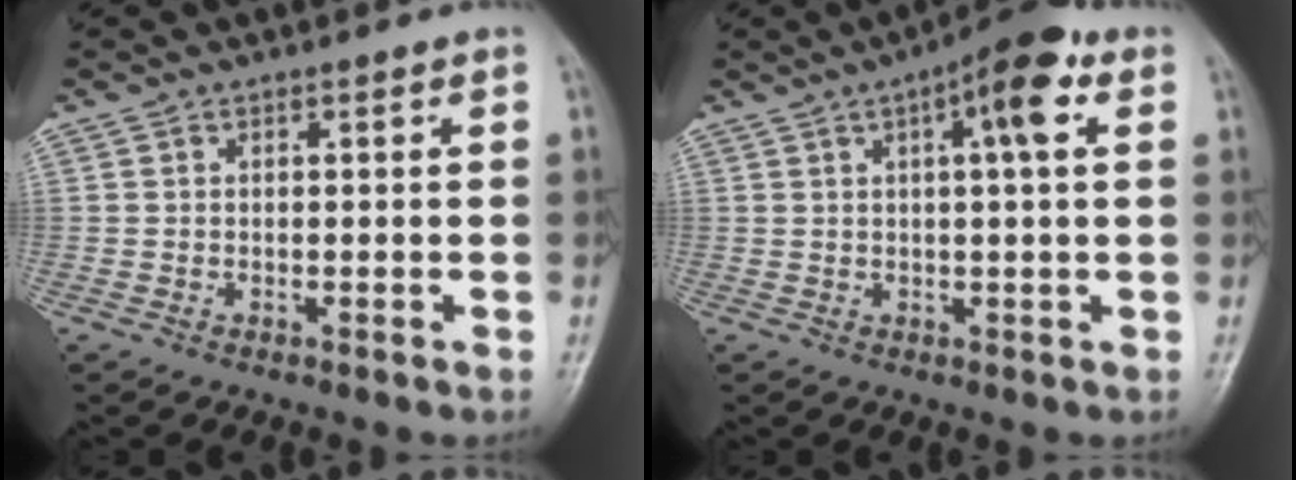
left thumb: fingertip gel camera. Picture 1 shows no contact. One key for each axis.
{"total": 8.9, "fx": 3.2, "fy": 2.2, "fz": 8.0, "tx": -0.115, "ty": 0.013, "tz": 0.041}